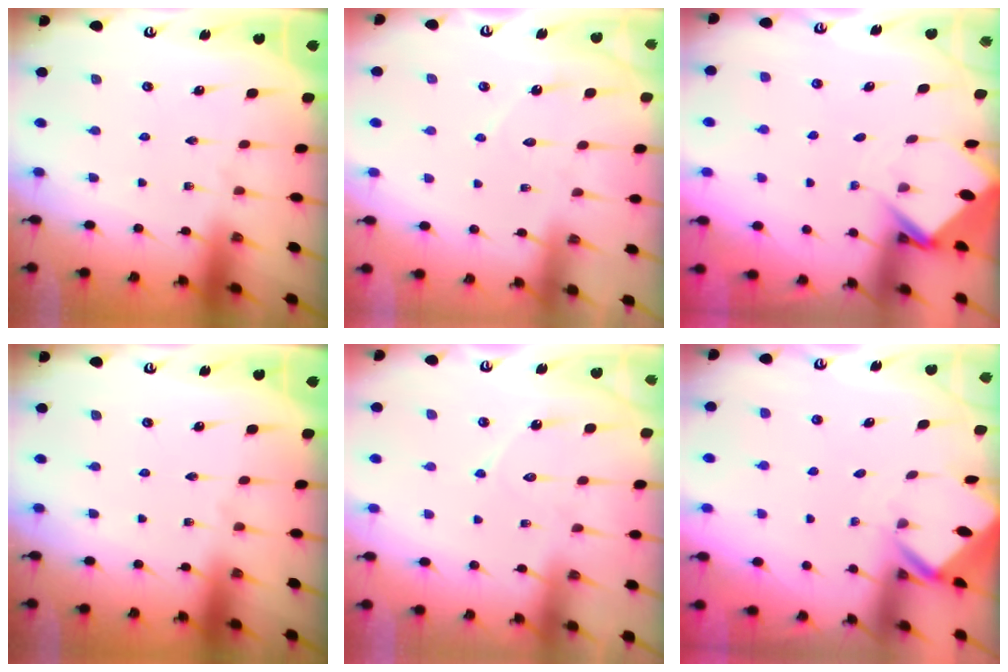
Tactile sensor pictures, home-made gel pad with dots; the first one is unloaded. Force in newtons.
{"total": 5.1, "press": 5.1, "slide": 0.2}
{"total": 3.5, "press": 3.5, "slide": 0.2}
{"total": 0.0}
{"total": 7.3, "press": 7.2, "slide": 0.8}
{"total": 2.4, "press": 2.4, "slide": 0.1}